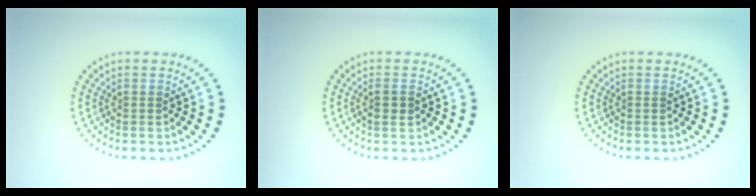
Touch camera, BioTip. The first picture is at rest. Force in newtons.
{"total": 1.3, "press": 1.3, "slide": 0.3}
{"total": 0.0}